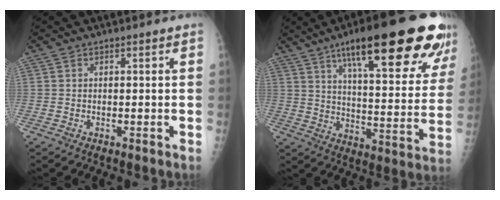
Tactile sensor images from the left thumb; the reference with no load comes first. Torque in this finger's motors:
{"motor_torque": [3.02, 1.99, 1.95, -0.82, 0.20]}